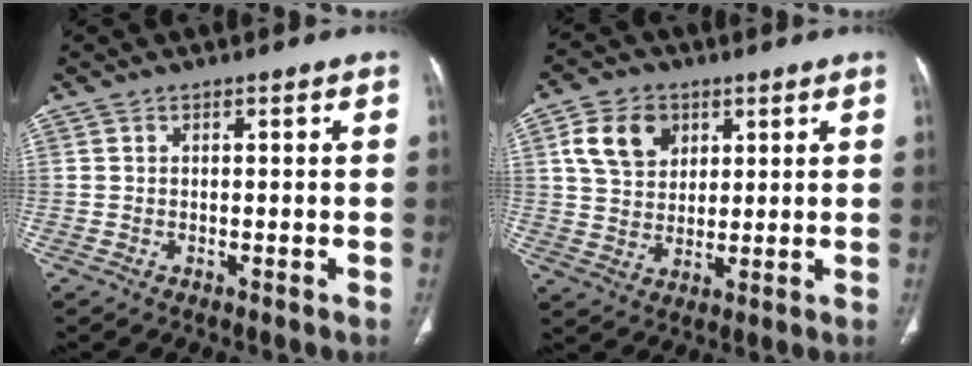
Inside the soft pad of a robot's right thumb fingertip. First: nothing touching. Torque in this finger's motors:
{"motor_torque": [0.08, 0.10, 0.16, 0.39, 0.07]}